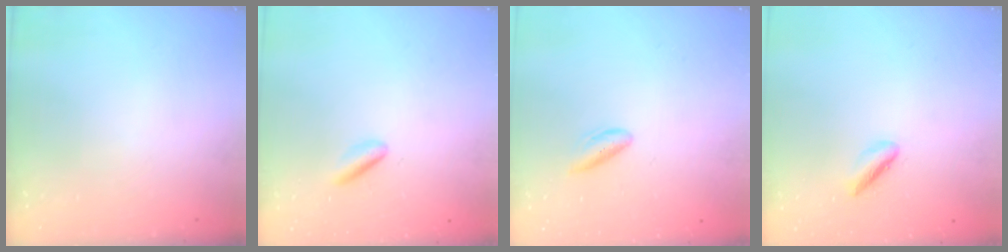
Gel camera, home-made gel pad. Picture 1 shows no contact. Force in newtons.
{"total": 2.7, "press": 2.6, "slide": 0.7}
{"total": 3.7, "press": 3.5, "slide": 1.2}
{"total": 1.9, "press": 1.8, "slide": 0.4}